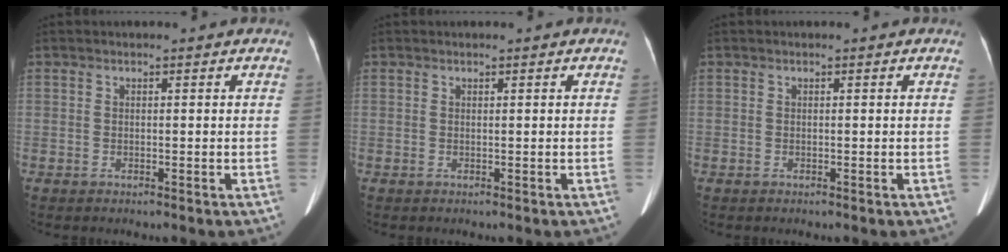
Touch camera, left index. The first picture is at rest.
{"total": 0.0}
{"total": 0.0}